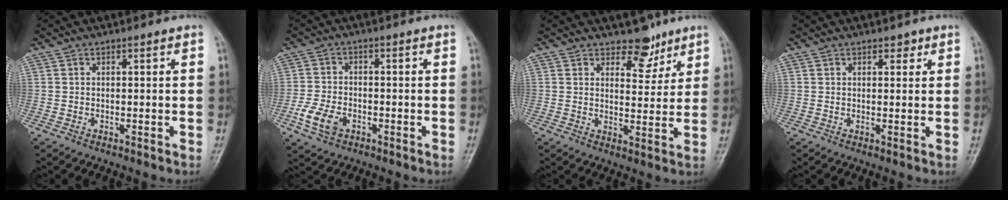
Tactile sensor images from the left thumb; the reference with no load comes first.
{"total": 6.1, "force": [-2.7, 4.0, 3.8], "torque": [-0.076, 0.009, -0.052]}
{"total": 5.7, "force": [4.4, 3.2, 1.9], "torque": [0.006, -0.031, 0.065]}
{"total": 1.6, "force": [1.0, 0.9, 0.7], "torque": [0.004, -0.003, 0.010]}